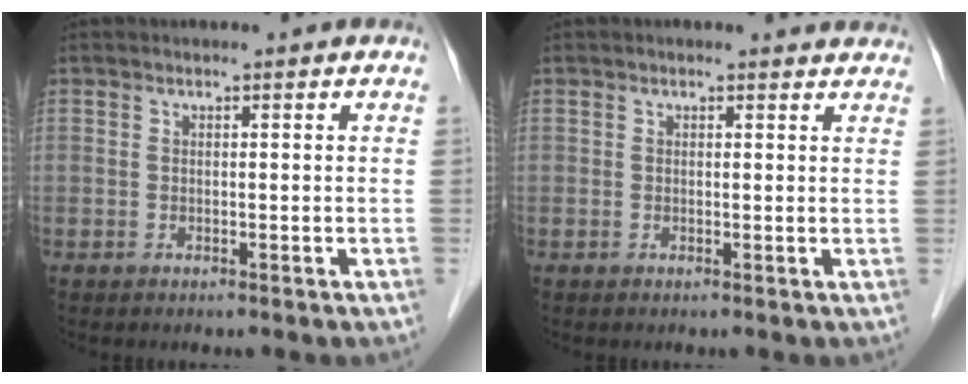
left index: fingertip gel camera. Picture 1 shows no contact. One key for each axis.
{"total": 2.3, "fx": 2.2, "fy": 0.7, "fz": 0.3, "tx": -0.009, "ty": 0.000, "tz": 0.012}